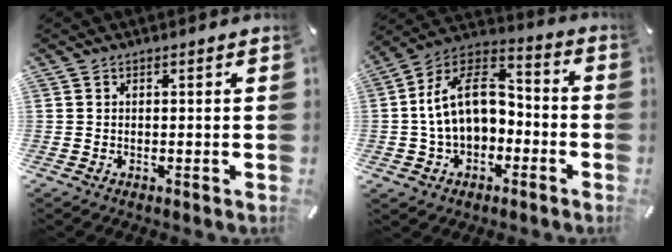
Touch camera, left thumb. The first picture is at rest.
{"total": 15.7, "force": [-1.2, 11.4, 10.7], "torque": [-0.215, 0.019, -0.024]}